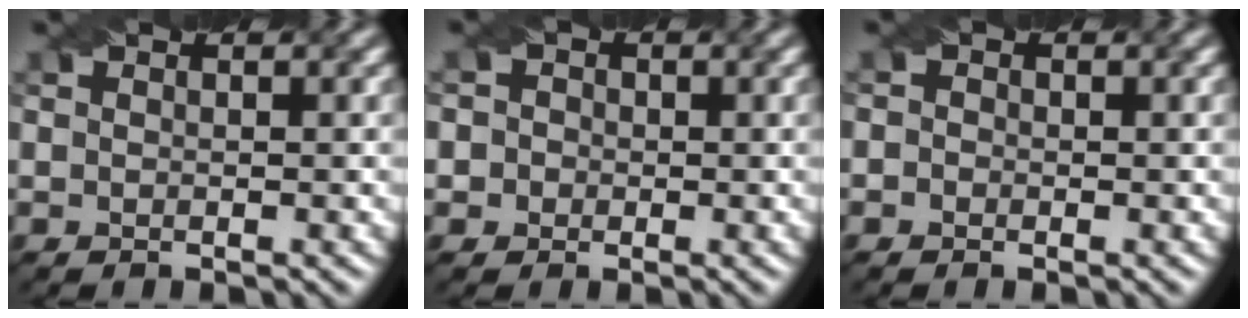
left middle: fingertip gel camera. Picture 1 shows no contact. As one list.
[{"total": 3.1, "force": [0.7, 2.8, 1.0], "torque": [0.011, 0.024, -0.012]}, {"total": 0.9, "force": [-0.1, 0.9, 0.3], "torque": [-0.003, -0.001, -0.012]}]